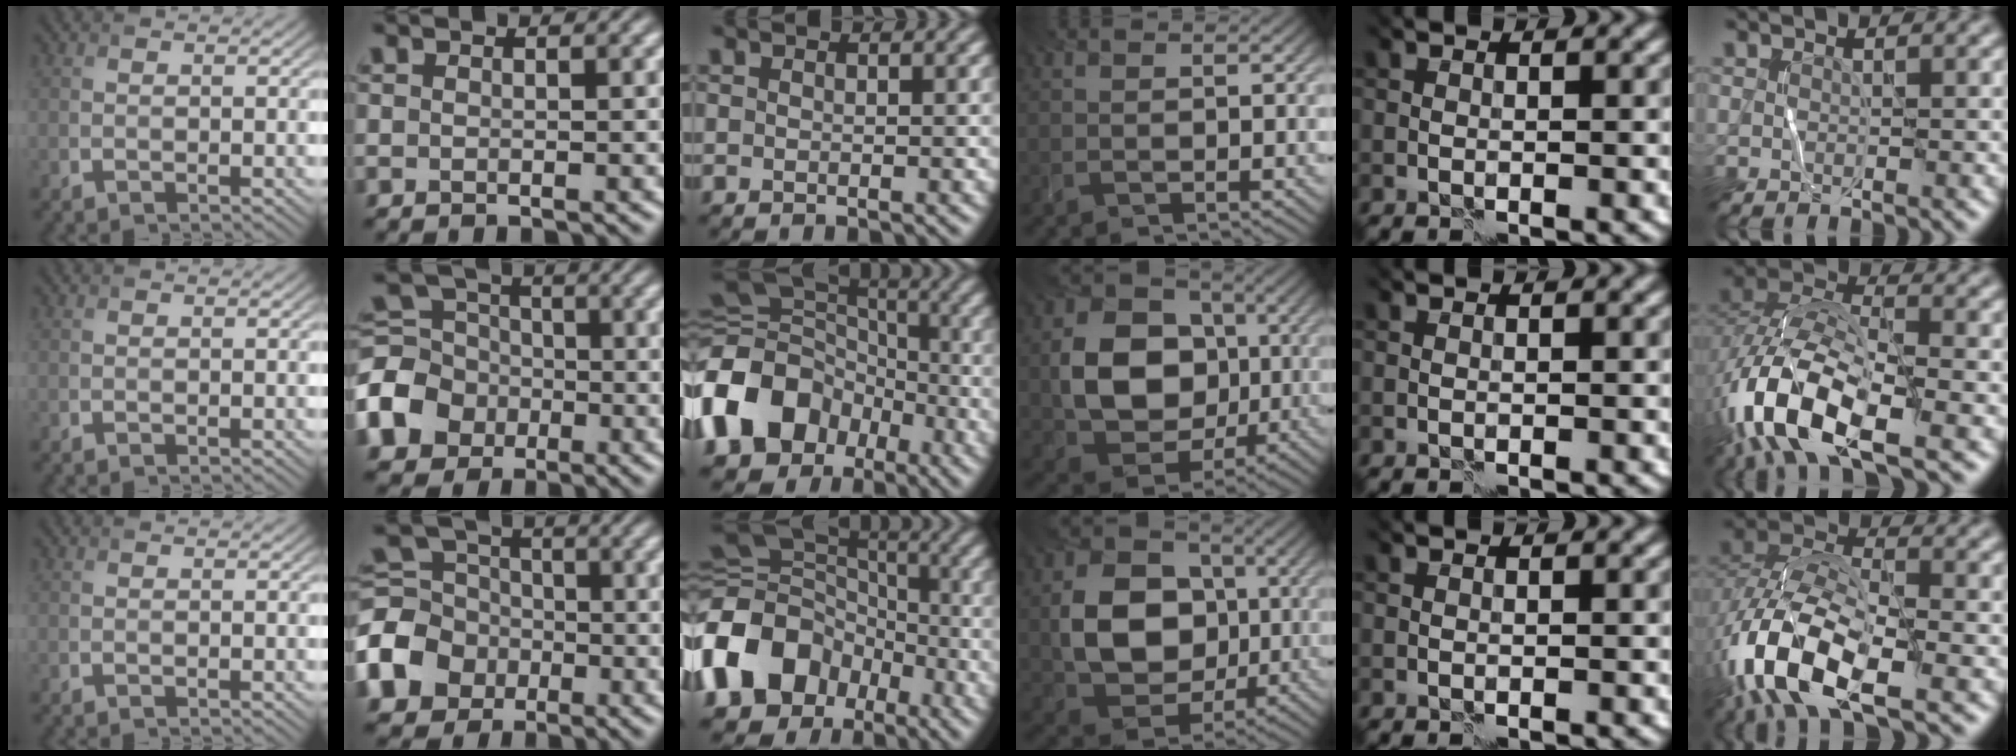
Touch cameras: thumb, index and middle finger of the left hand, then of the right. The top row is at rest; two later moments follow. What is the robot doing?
{"motion": "wrap", "object": "cellophane"}